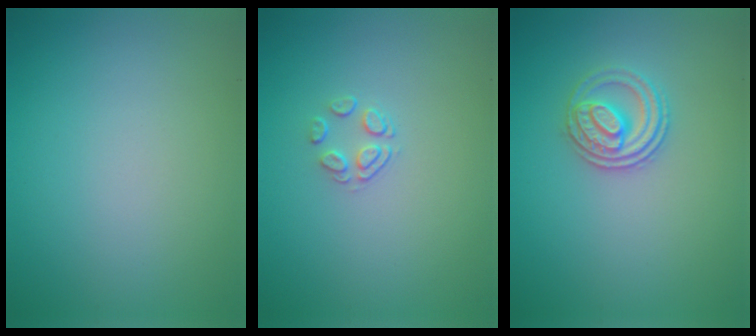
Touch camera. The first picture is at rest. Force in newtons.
{"total": 1.5, "press": 0.8, "slide": 1.3}
{"total": 2.8, "press": 2.6, "slide": 1.1}